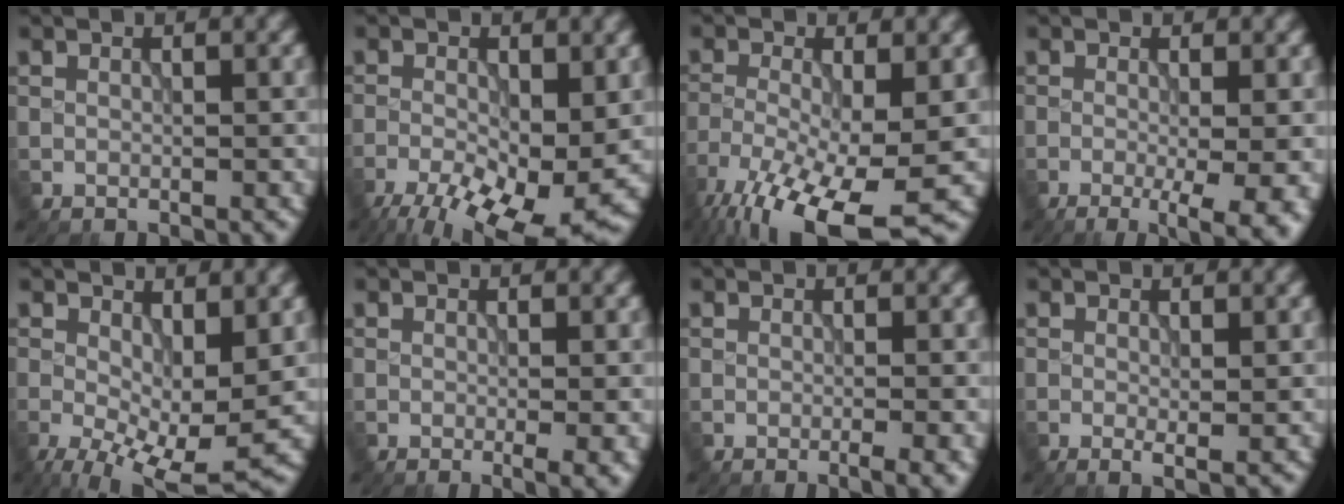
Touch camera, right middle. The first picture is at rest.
{"total": 10.8, "force": [-5.0, 4.1, 8.7], "torque": [-0.151, -0.020, -0.085]}
{"total": 12.1, "force": [-6.8, 3.7, 9.2], "torque": [-0.185, -0.034, -0.117]}
{"total": 6.4, "force": [-2.0, 1.9, 5.8], "torque": [-0.074, -0.012, -0.019]}
{"total": 8.1, "force": [-1.4, 3.5, 7.2], "torque": [-0.137, -0.014, -0.019]}
{"total": 2.5, "force": [-0.5, 0.6, 2.3], "torque": [-0.031, -0.008, -0.006]}
{"total": 2.3, "force": [-0.9, 0.6, 2.0], "torque": [-0.022, -0.004, -0.015]}
{"total": 1.2, "force": [-0.1, 0.2, 1.2], "torque": [-0.019, -0.006, -0.004]}